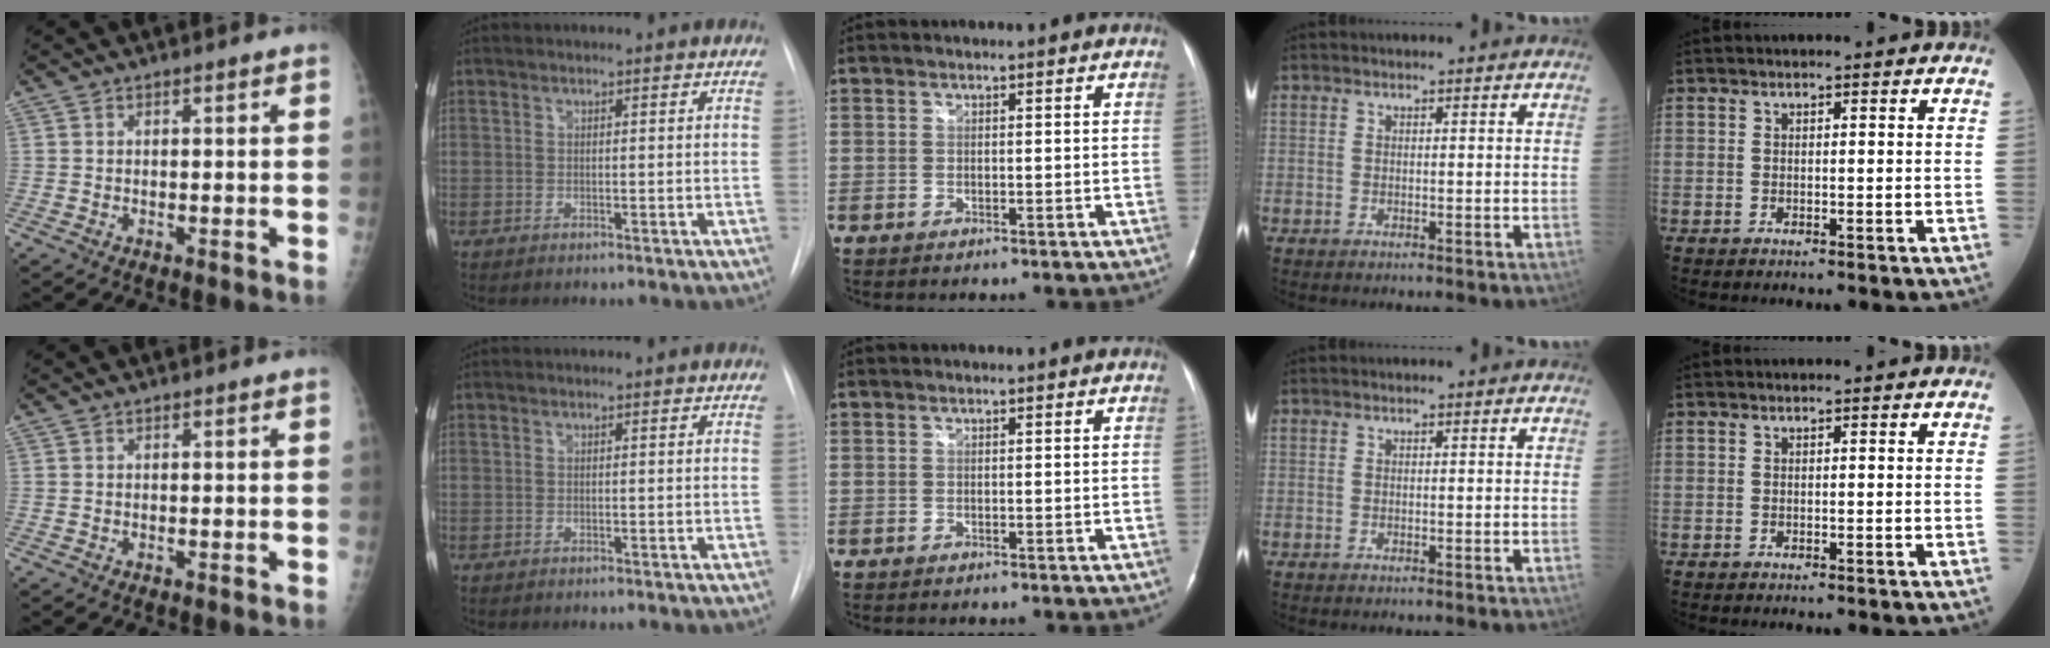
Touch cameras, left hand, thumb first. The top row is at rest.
{}